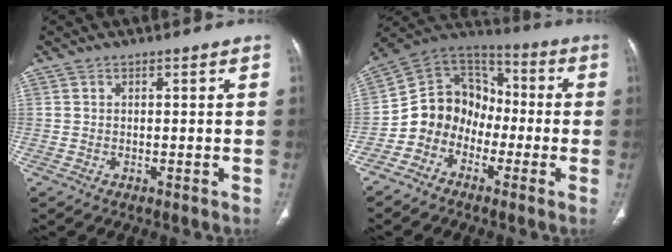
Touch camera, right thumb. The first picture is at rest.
{"total": 11.9, "force": [-4.1, 10.2, 4.6], "torque": [-0.043, 0.074, -0.090]}